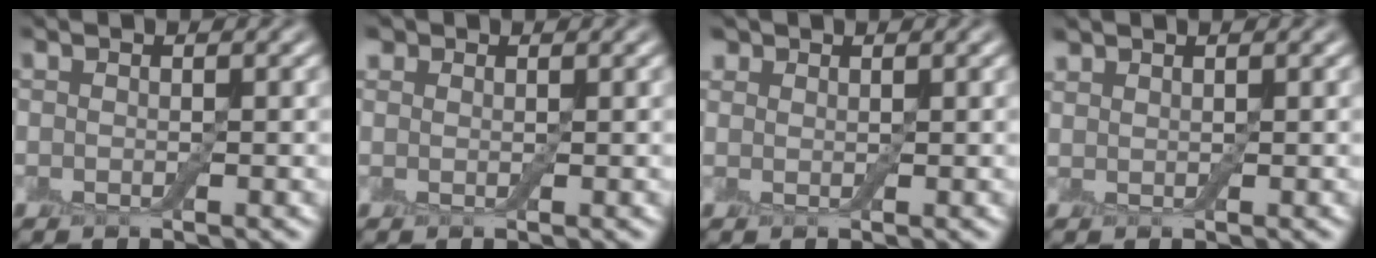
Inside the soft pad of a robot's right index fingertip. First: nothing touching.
{"total": 0.9, "force": [0.7, 0.6, 0.2], "torque": [-0.002, 0.003, 0.009]}
{"total": 1.1, "force": [0.9, 0.7, 0.1], "torque": [-0.002, 0.003, 0.015]}
{"total": 0.9, "force": [0.9, 0.3, 0.0], "torque": [-0.004, 0.004, 0.023]}